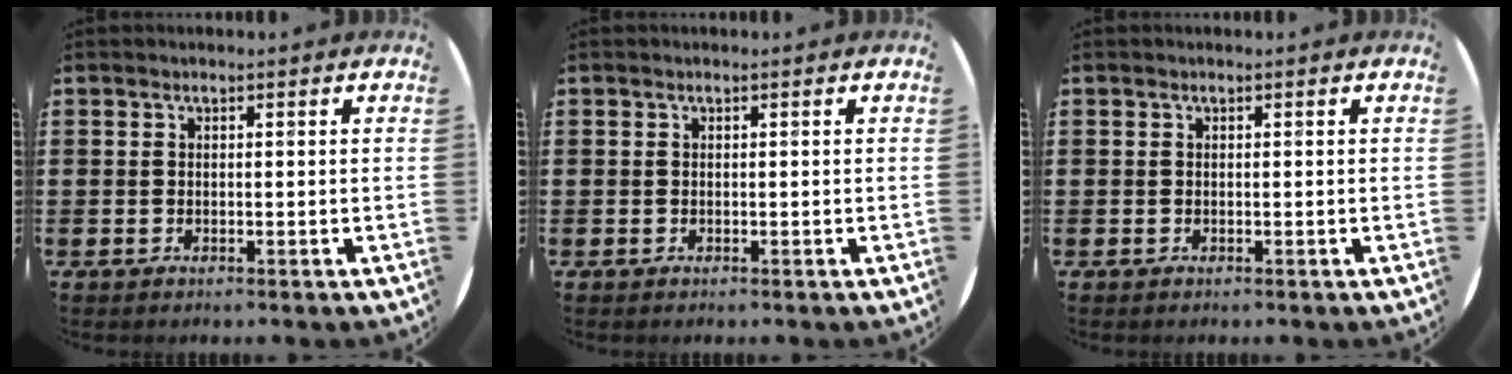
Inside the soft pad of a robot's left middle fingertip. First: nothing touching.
{"total": 0.0}
{"total": 0.0}